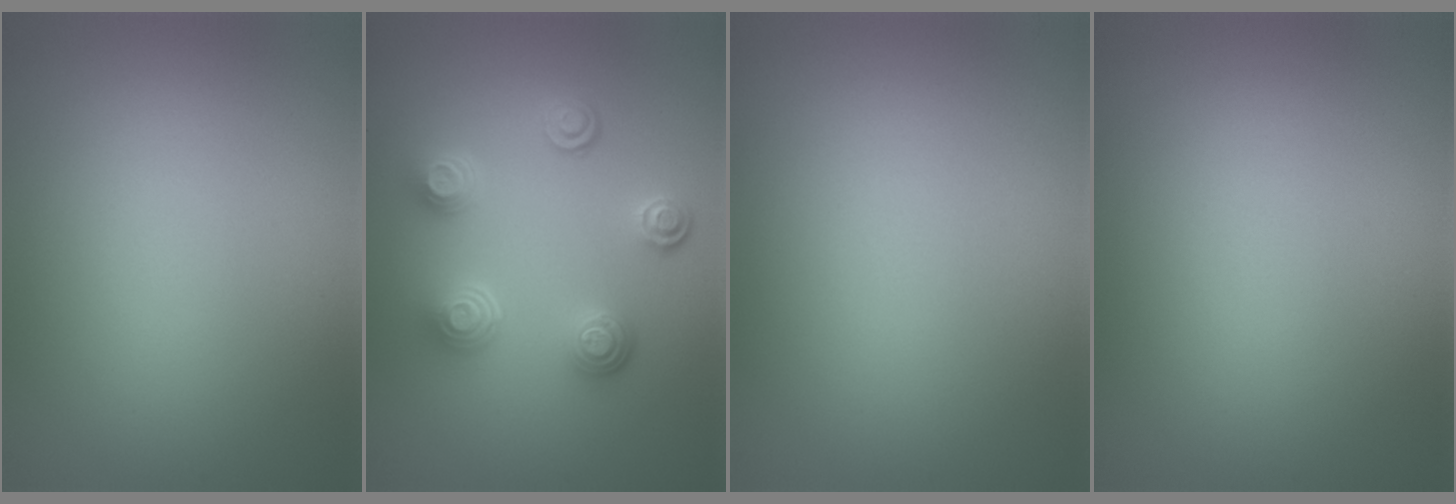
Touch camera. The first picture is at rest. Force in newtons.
{"total": 4.4, "press": 3.4, "slide": 2.8}
{"total": 0.0}
{"total": 0.0}